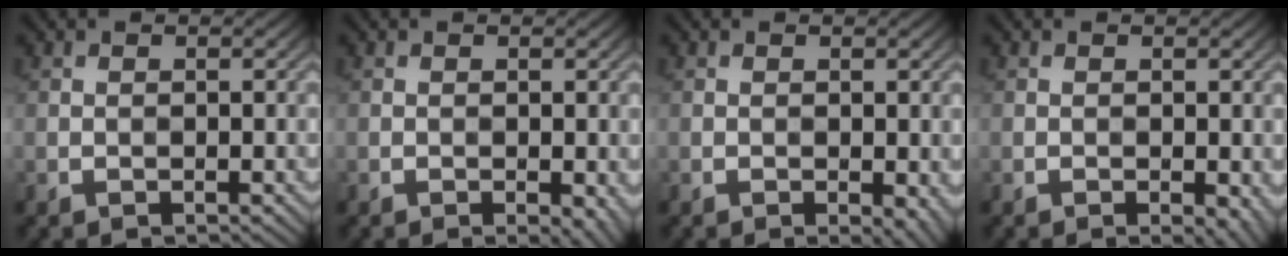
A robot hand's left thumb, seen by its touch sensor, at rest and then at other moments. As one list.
[{"total": 1.8, "force": [-0.7, 0.7, 1.5], "torque": [-0.020, -0.005, -0.005]}, {"total": 2.0, "force": [-0.7, 0.9, 1.6], "torque": [-0.019, -0.008, -0.005]}, {"total": 1.9, "force": [-0.7, 0.7, 1.6], "torque": [-0.021, -0.006, -0.005]}]